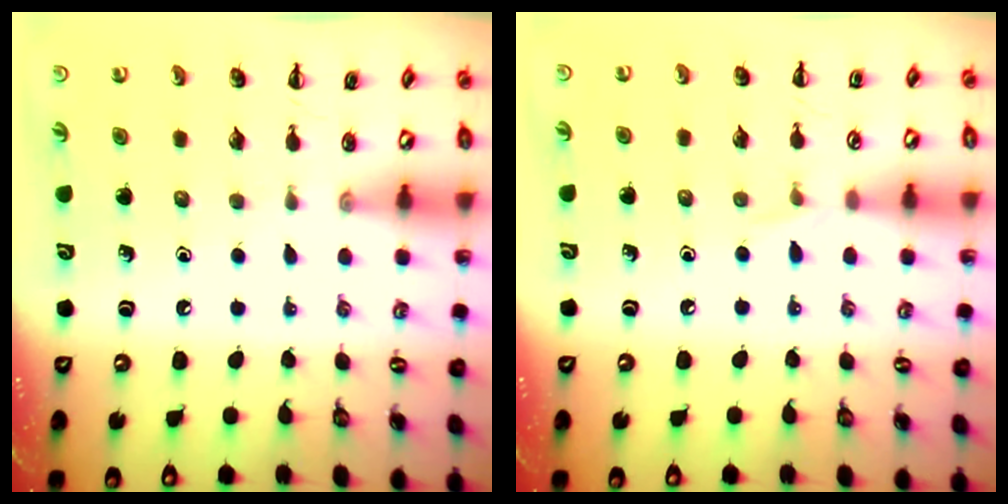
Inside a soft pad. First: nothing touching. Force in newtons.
{"total": 3.9, "press": 3.6, "slide": 1.5}